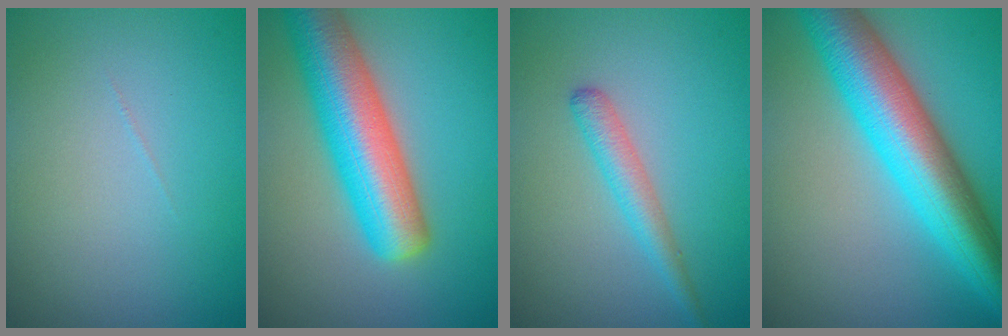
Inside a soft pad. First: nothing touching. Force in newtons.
{"total": 9.1, "press": 9.1, "slide": 0.6}
{"total": 2.3, "press": 2.3, "slide": 0.1}
{"total": 10.7, "press": 10.7, "slide": 0.2}